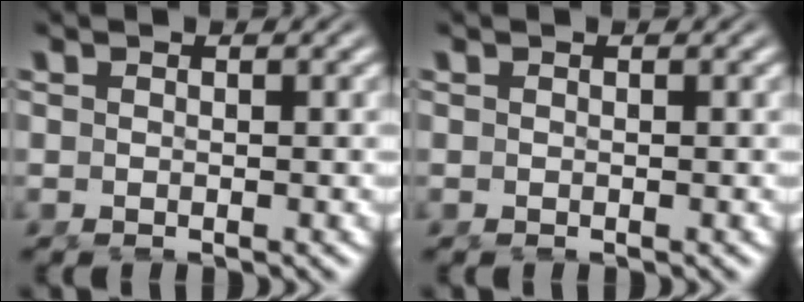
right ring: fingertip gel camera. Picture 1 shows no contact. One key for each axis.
{"total": 0.0}